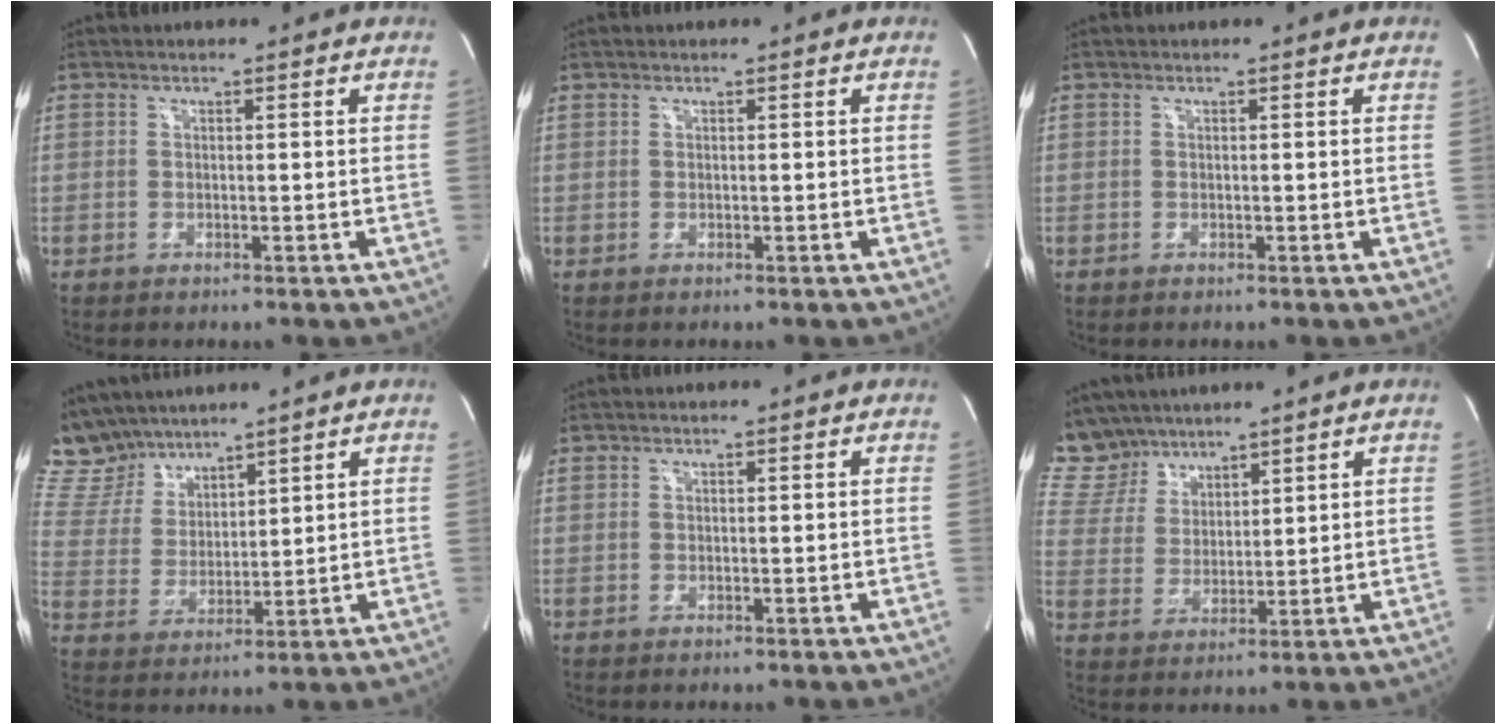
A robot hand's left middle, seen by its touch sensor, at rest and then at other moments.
{"total": 0.0}
{"total": 0.0}
{"total": 9.4, "force": [8.7, 3.2, 1.5], "torque": [-0.051, 0.016, 0.190]}
{"total": 0.0}
{"total": 8.4, "force": [7.6, 3.6, 0.8], "torque": [-0.026, 0.015, 0.165]}